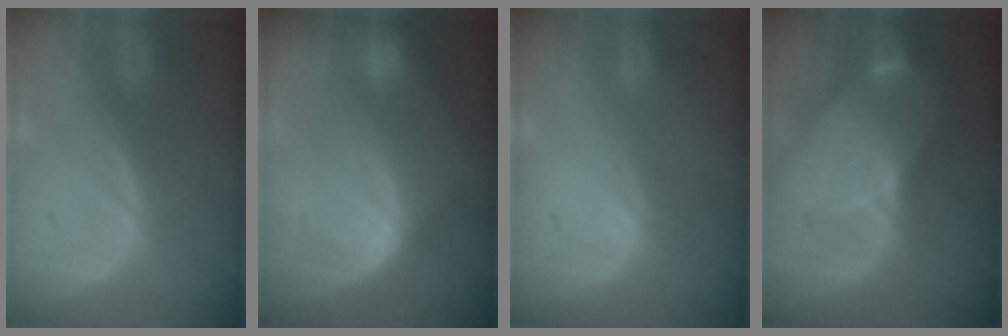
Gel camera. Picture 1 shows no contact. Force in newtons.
{"total": 7.9, "press": 7.4, "slide": 2.5}
{"total": 0.0}
{"total": 8.2, "press": 7.9, "slide": 2.2}